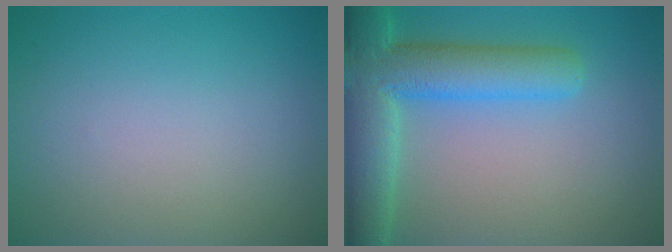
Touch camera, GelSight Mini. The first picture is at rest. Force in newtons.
{"total": 8.2, "press": 8.2, "slide": 0.5}